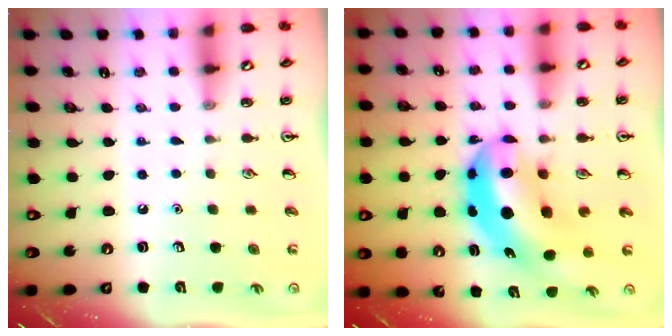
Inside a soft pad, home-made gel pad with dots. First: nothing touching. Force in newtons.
{"total": 11.9, "press": 11.3, "slide": 3.6}